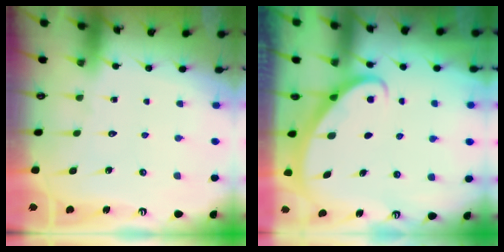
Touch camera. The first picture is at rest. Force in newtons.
{"total": 2.9, "press": 2.9, "slide": 0.2}